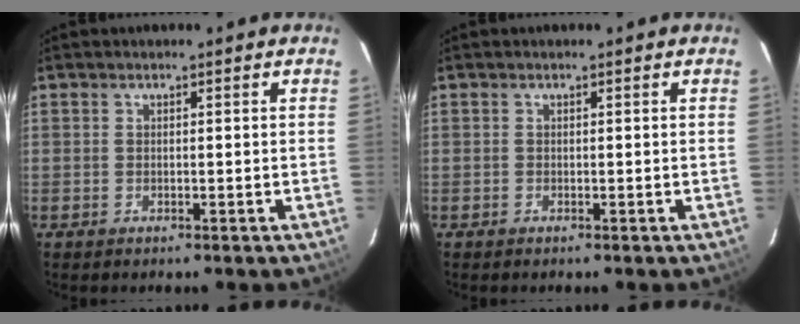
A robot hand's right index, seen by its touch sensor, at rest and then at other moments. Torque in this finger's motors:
{"motor_torque": [0.00, -0.01, -0.02, 0.01]}